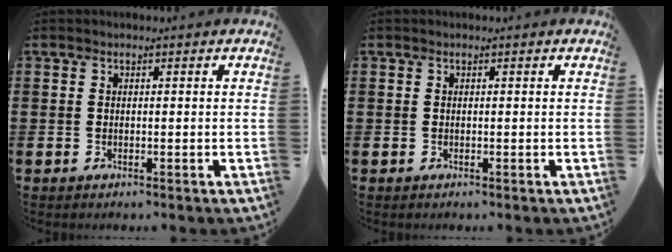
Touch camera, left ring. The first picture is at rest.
{"total": 0.0}